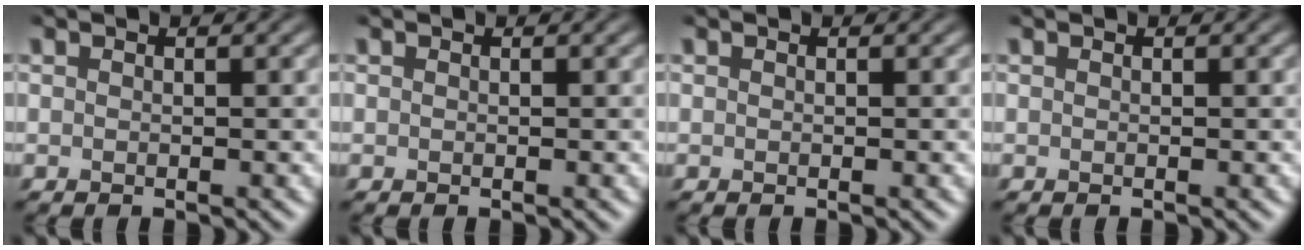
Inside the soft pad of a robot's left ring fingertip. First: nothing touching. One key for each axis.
{"total": 0.0}
{"total": 0.0}
{"total": 0.0}